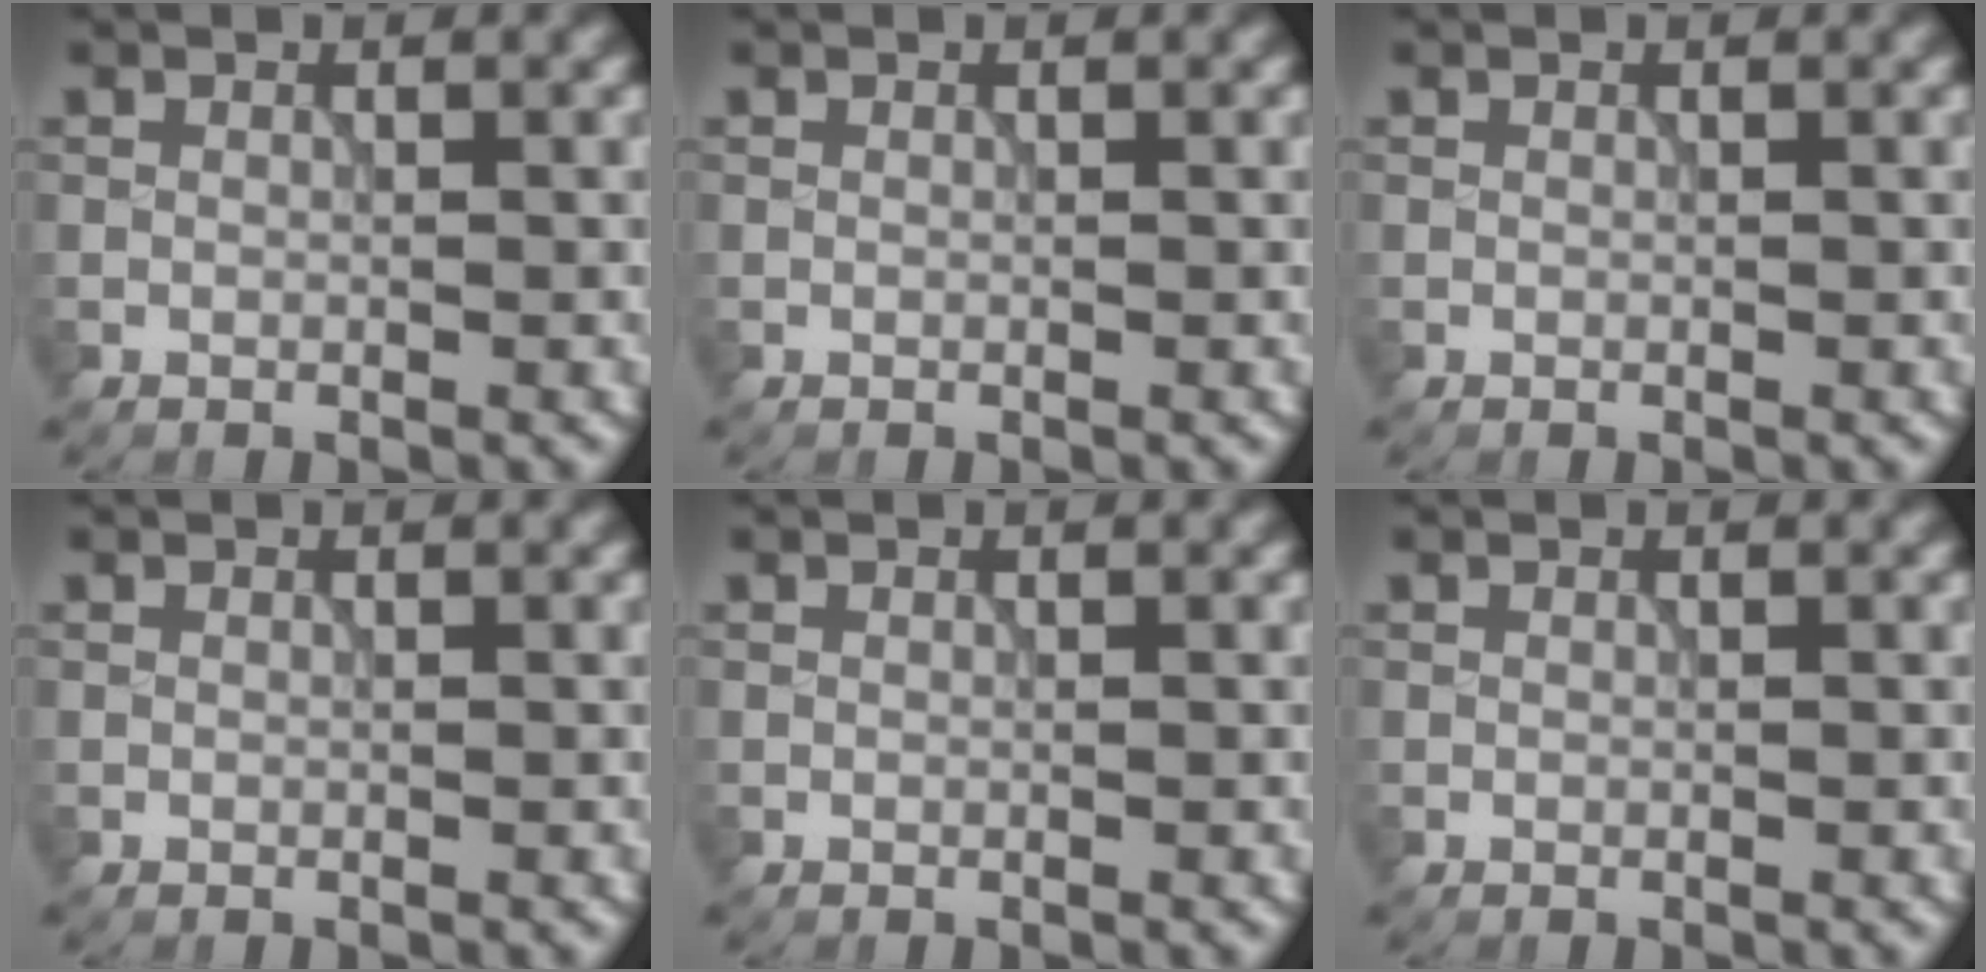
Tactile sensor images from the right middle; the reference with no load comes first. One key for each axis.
{"total": 0.0}
{"total": 0.0}
{"total": 0.0}
{"total": 0.0}
{"total": 0.0}